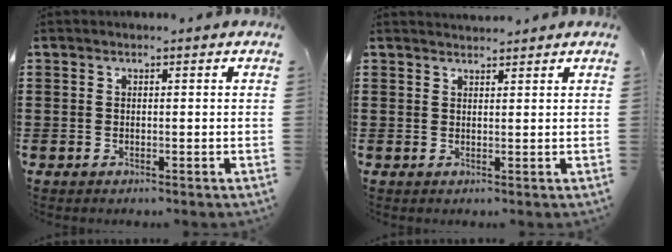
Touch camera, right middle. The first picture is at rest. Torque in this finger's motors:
{"motor_torque": [-0.01, -0.17, -0.06, -0.02]}